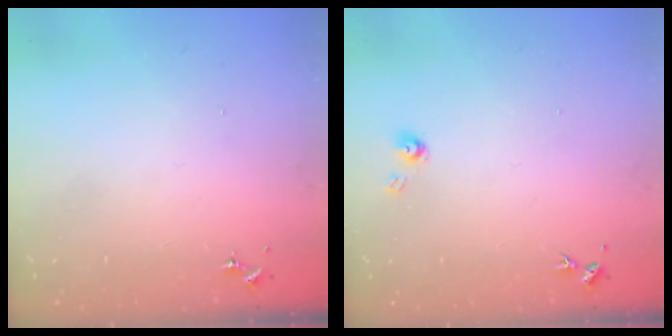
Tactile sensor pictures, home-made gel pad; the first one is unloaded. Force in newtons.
{"total": 4.1, "press": 4.1, "slide": 0.4}